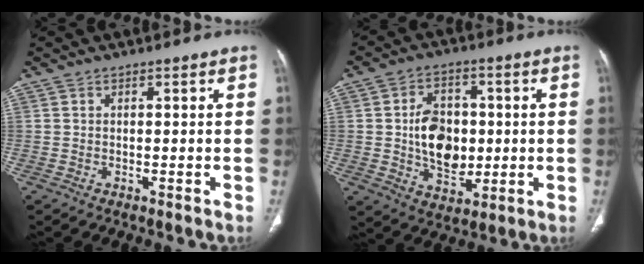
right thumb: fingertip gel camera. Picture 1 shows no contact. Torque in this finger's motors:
{"motor_torque": [0.04, -0.11, 0.86, -0.57, 0.29]}